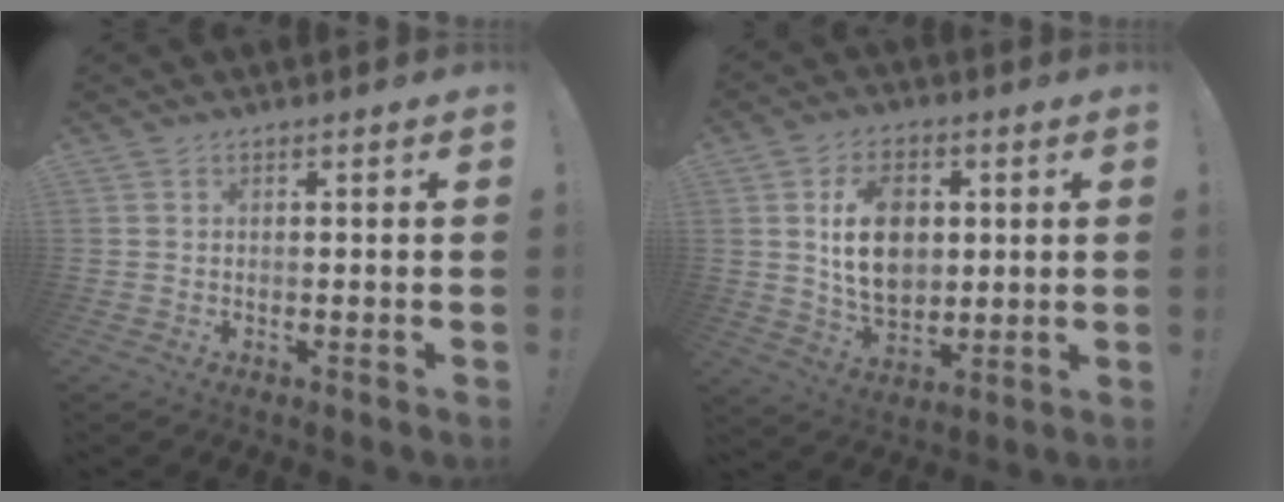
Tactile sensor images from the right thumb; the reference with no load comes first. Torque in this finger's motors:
{"motor_torque": [-0.07, 0.85, 0.06, -0.01, 0.12]}